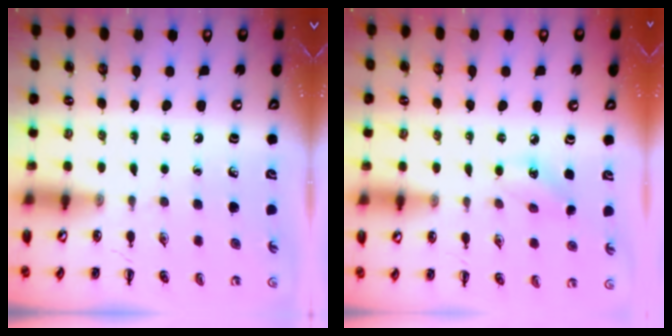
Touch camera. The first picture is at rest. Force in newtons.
{"total": 5.8, "press": 5.5, "slide": 1.6}